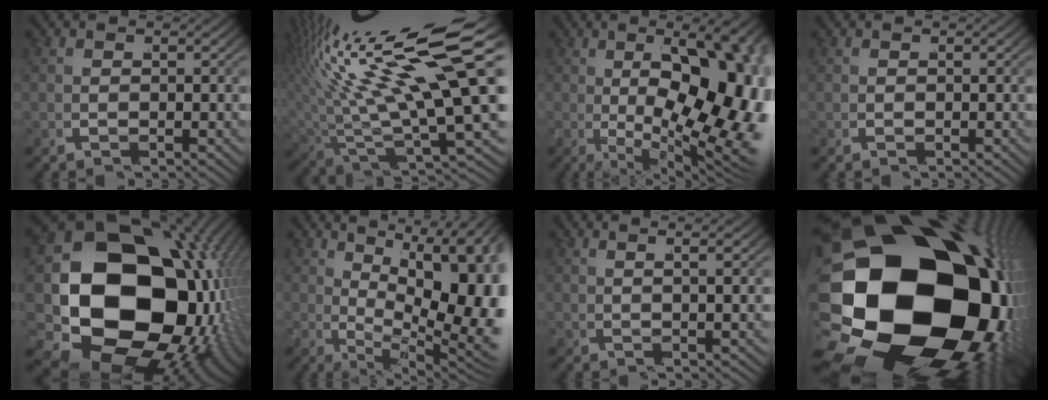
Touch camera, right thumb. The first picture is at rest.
{"total": 14.1, "force": [3.4, 6.4, 12.0], "torque": [-0.212, -0.022, 0.083]}
{"total": 18.3, "force": [-2.2, 10.0, 15.2], "torque": [-0.235, -0.051, 0.001]}
{"total": 0.0}
{"total": 30.3, "force": [-1.8, 20.4, 22.4], "torque": [-0.415, -0.090, 0.012]}
{"total": 14.2, "force": [0.9, 7.9, 11.7], "torque": [-0.178, -0.054, 0.049]}
{"total": 2.9, "force": [1.7, 0.3, 2.4], "torque": [-0.039, 0.003, 0.039]}
{"total": 43.9, "force": [-3.0, 29.0, 32.9], "torque": [-0.524, -0.083, -0.010]}